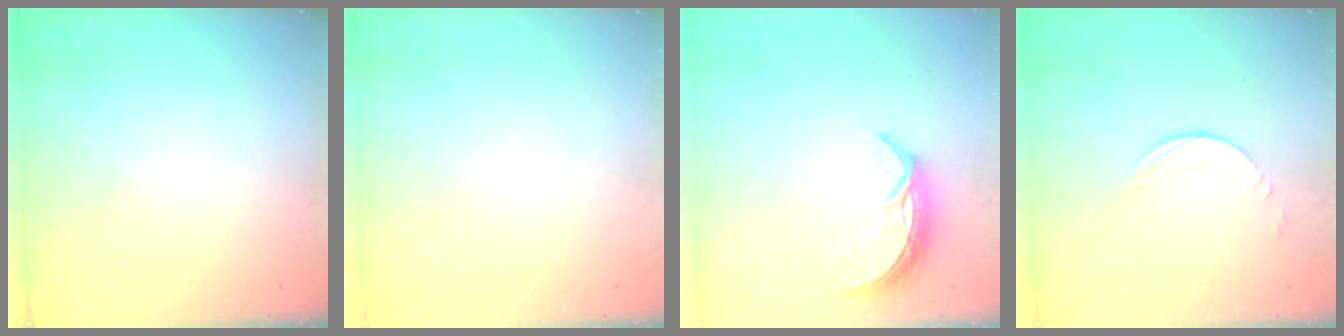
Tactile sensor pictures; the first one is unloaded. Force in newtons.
{"total": 0.0}
{"total": 7.2, "press": 7.2, "slide": 0.5}
{"total": 4.8, "press": 4.8, "slide": 0.5}